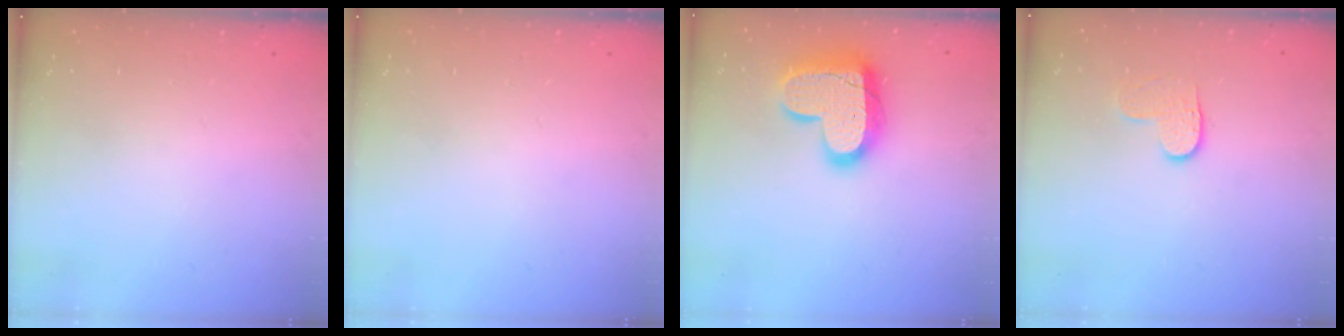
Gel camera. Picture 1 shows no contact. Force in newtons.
{"total": 0.0}
{"total": 18.0, "press": 17.9, "slide": 1.3}
{"total": 4.0, "press": 3.9, "slide": 0.4}